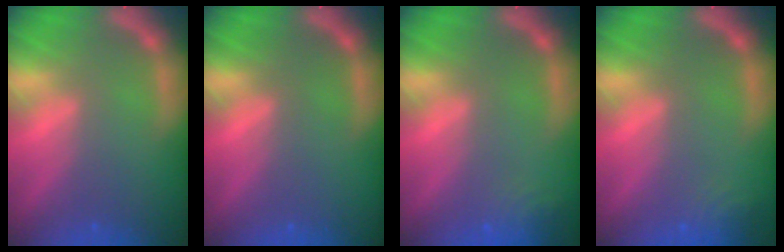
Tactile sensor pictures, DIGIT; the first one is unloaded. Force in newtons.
{"total": 0.0}
{"total": 3.0}
{"total": 2.4}